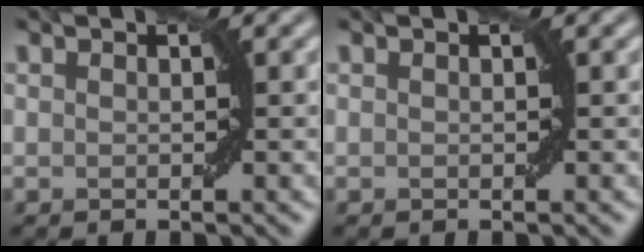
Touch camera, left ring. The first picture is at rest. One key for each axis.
{"total": 0.0}